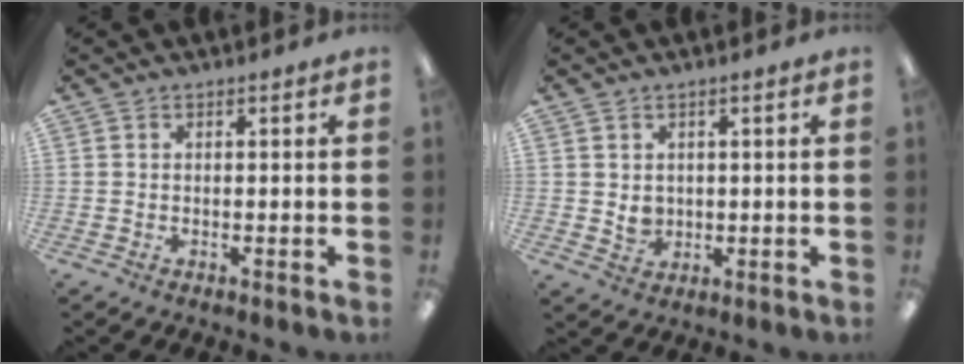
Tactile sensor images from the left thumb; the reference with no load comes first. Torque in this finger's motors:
{"motor_torque": [-0.01, 0.01, 0.05, -0.07, -0.02]}